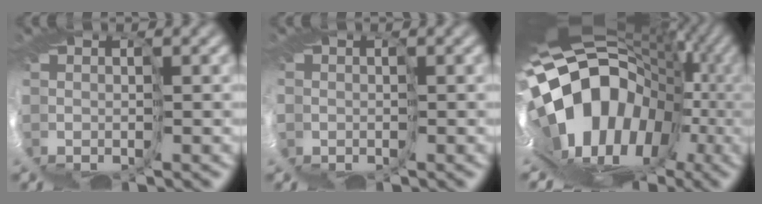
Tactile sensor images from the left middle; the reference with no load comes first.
{"total": 6.7, "force": [-1.1, 5.8, 3.2], "torque": [-0.106, -0.011, -0.030]}
{"total": 16.0, "force": [-1.1, 11.0, 11.6], "torque": [-0.181, 0.009, -0.019]}